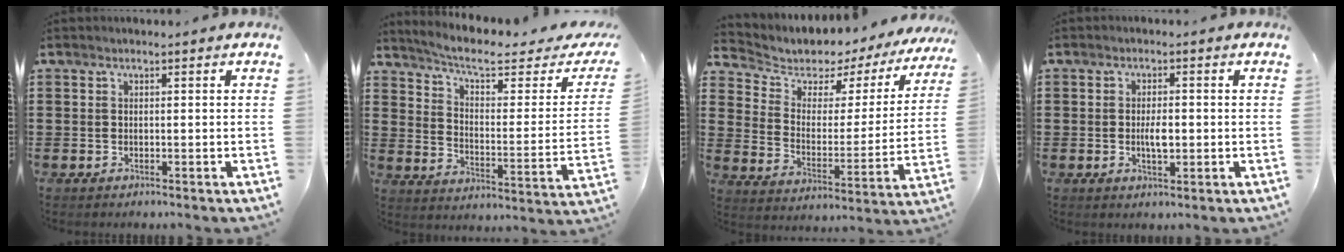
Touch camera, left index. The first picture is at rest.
{"total": 6.8, "force": [5.2, 1.1, 4.2], "torque": [-0.096, -0.032, 0.084]}
{"total": 4.7, "force": [3.8, 2.5, 1.0], "torque": [-0.049, -0.031, 0.058]}
{"total": 3.4, "force": [-0.2, 1.3, 3.1], "torque": [-0.051, -0.001, -0.006]}